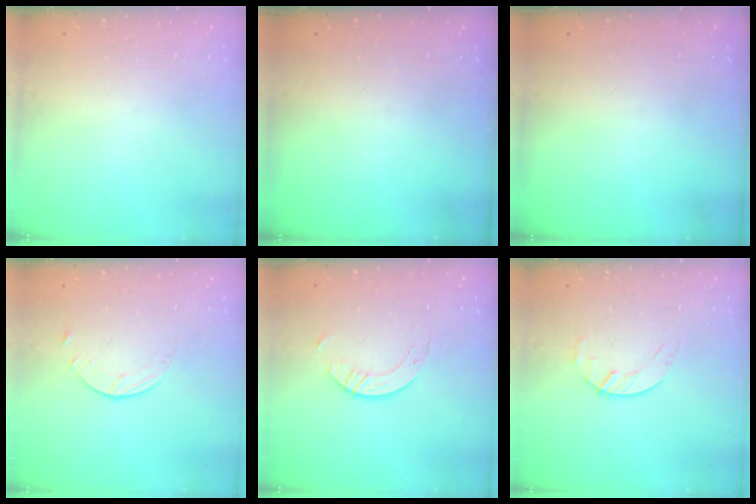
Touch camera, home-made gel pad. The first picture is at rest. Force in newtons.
{"total": 0.0}
{"total": 0.0}
{"total": 0.9, "press": 0.9, "slide": 0.1}
{"total": 3.5, "press": 3.5, "slide": 0.4}
{"total": 2.2, "press": 2.2, "slide": 0.4}